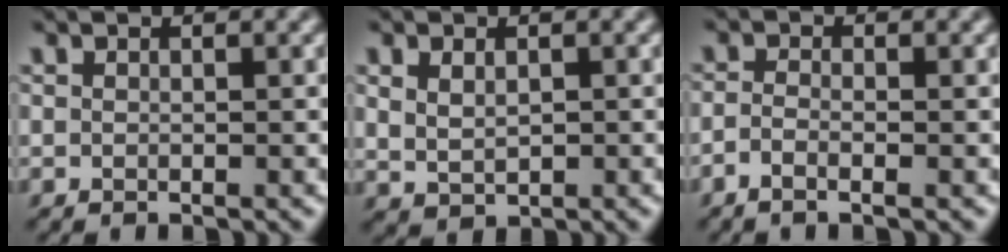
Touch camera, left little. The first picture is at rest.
{"total": 2.0, "force": [0.4, 1.3, 1.4], "torque": [-0.032, -0.002, 0.016]}
{"total": 1.7, "force": [-1.0, 0.4, 1.3], "torque": [-0.029, -0.003, -0.021]}